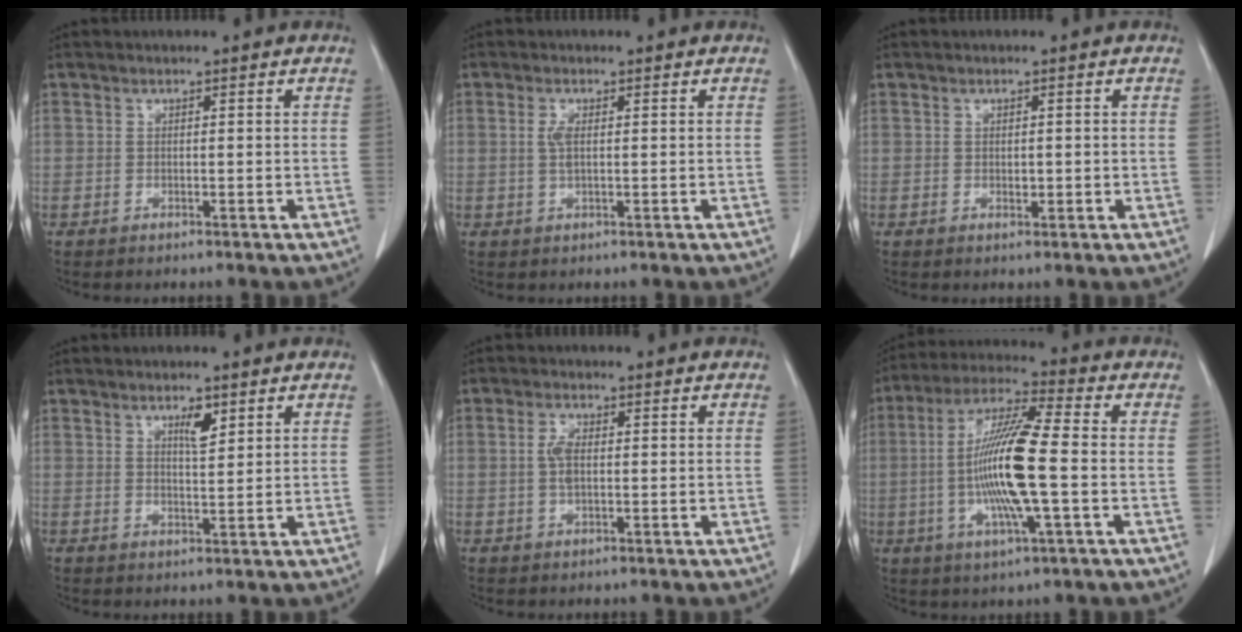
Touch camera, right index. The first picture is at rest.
{"total": 2.0, "force": [0.3, 0.7, 1.9], "torque": [-0.044, -0.002, 0.006]}
{"total": 1.1, "force": [-0.1, 0.7, 0.9], "torque": [-0.013, -0.001, 0.002]}
{"total": 2.9, "force": [1.7, 0.8, 2.3], "torque": [-0.041, -0.002, 0.030]}
{"total": 2.9, "force": [0.1, 1.2, 2.7], "torque": [-0.058, 0.005, 0.002]}
{"total": 14.4, "force": [-1.6, 0.9, 14.3], "torque": [-0.281, -0.004, -0.036]}